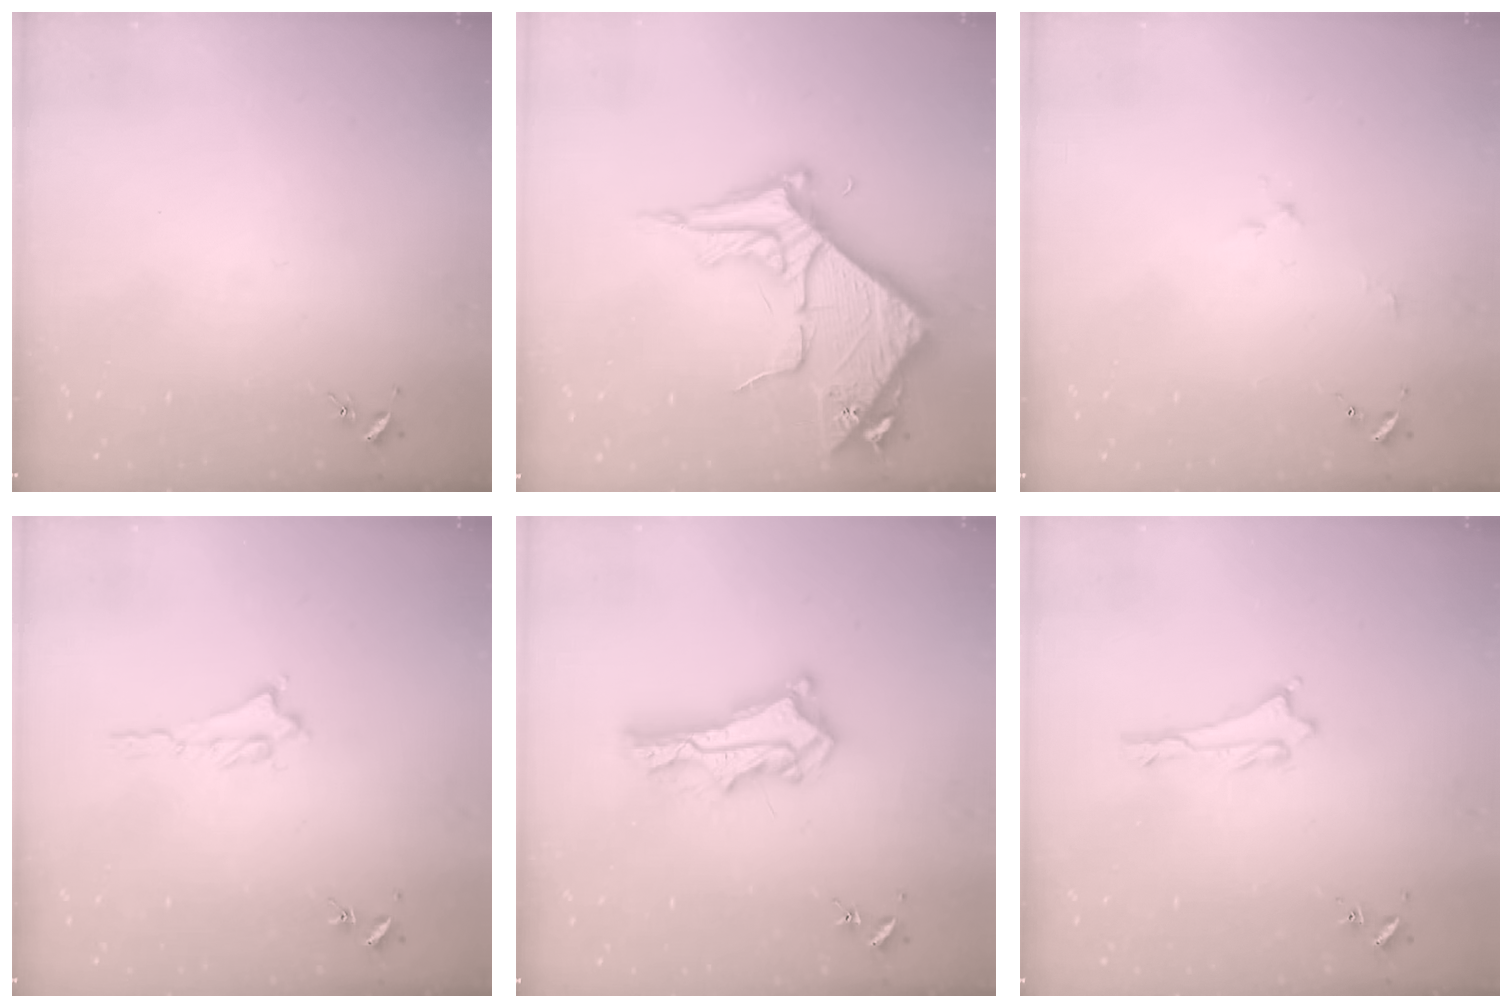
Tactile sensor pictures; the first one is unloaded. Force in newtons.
{"total": 8.7, "press": 8.6, "slide": 1.0}
{"total": 2.2, "press": 2.2, "slide": 0.2}
{"total": 1.2, "press": 1.2, "slide": 0.3}
{"total": 7.4, "press": 7.3, "slide": 0.6}
{"total": 0.6, "press": 0.5, "slide": 0.2}